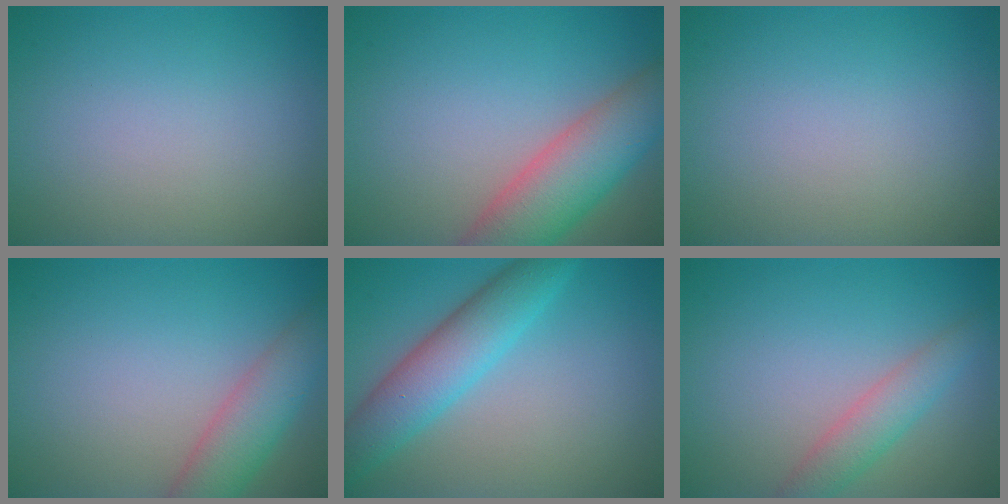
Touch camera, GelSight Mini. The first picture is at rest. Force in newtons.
{"total": 7.5, "press": 7.5, "slide": 0.5}
{"total": 0.0}
{"total": 4.6, "press": 4.6, "slide": 0.3}
{"total": 5.6, "press": 5.5, "slide": 0.3}
{"total": 2.9, "press": 2.9, "slide": 0.1}